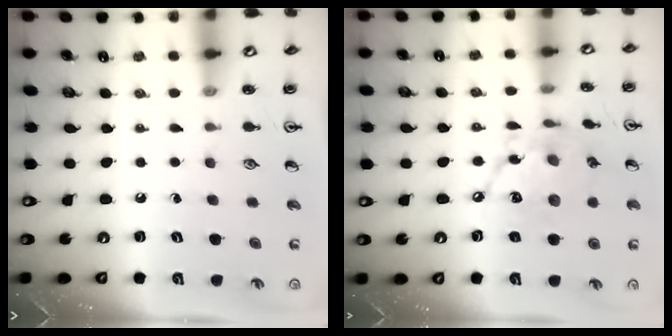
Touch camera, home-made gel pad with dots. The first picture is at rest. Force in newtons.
{"total": 13.5, "press": 13.4, "slide": 0.8}